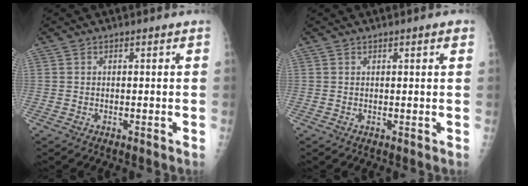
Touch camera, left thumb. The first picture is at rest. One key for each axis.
{"total": 1.5, "fx": 0.8, "fy": 0.2, "fz": 1.3, "tx": -0.017, "ty": -0.001, "tz": 0.010}